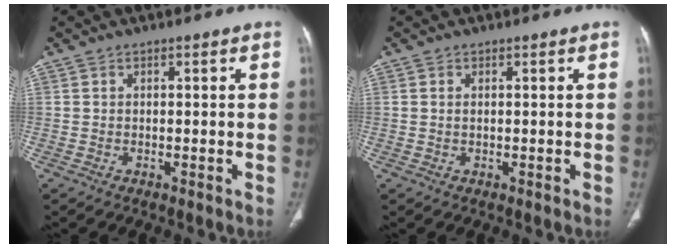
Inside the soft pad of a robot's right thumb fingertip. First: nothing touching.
{"total": 0.7, "force": [0.2, 0.3, 0.6], "torque": [-0.016, 0.003, 0.005]}